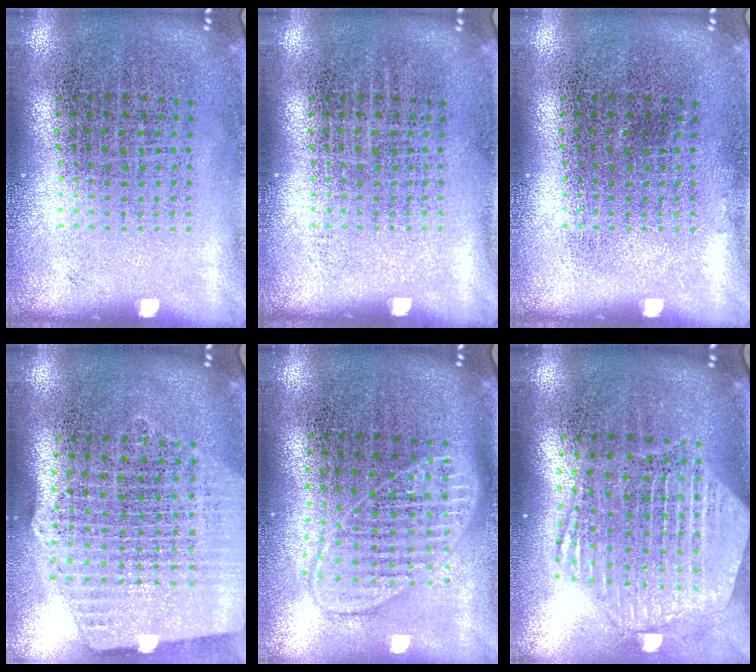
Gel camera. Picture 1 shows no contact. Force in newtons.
{"total": 0.0}
{"total": 0.0}
{"total": 2.6, "press": 2.2, "slide": 1.4}
{"total": 1.9, "press": 1.6, "slide": 1.1}
{"total": 2.7, "press": 2.2, "slide": 1.6}